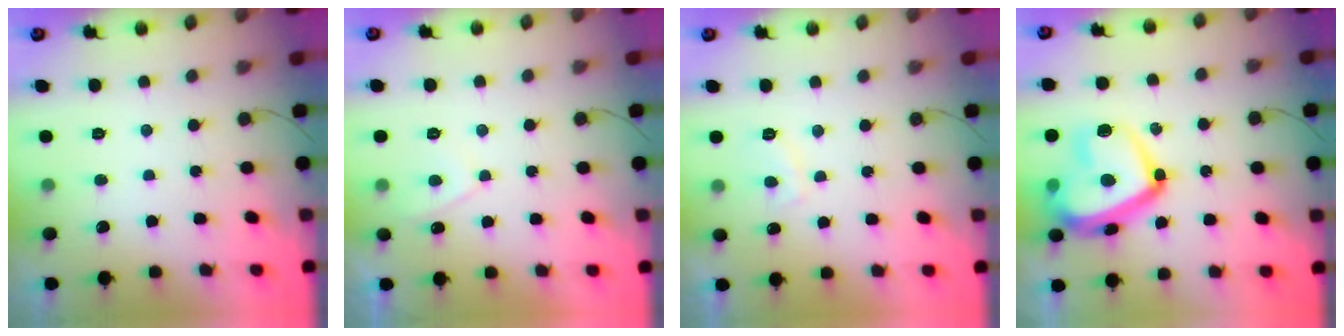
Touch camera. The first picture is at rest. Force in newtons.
{"total": 2.4, "press": 2.4, "slide": 0.5}
{"total": 3.2, "press": 3.2, "slide": 0.3}
{"total": 21.1, "press": 21.0, "slide": 1.9}